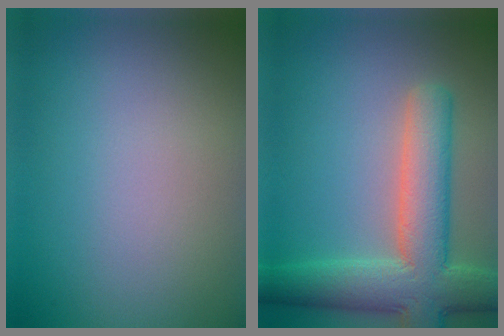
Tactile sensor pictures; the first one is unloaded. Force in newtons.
{"total": 8.4, "press": 8.4, "slide": 0.5}